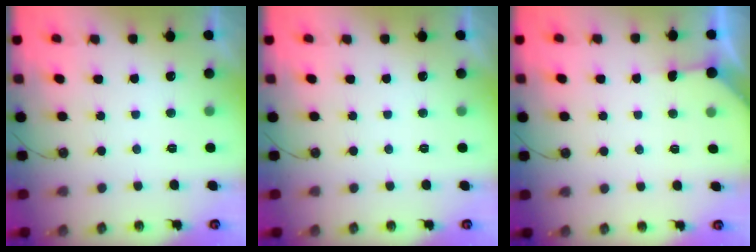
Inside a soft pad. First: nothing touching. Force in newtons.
{"total": 0.0}
{"total": 3.5, "press": 3.5, "slide": 0.3}